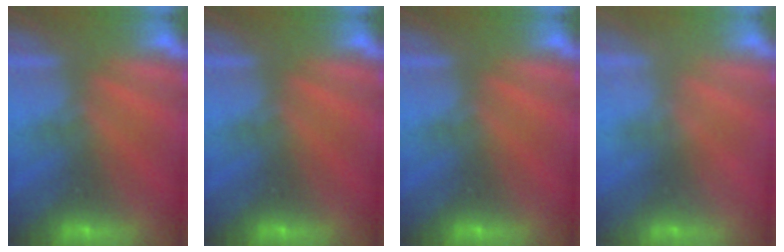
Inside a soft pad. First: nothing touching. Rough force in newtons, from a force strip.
{"total": 0.0}
{"total": 0.0}
{"total": 2.1}